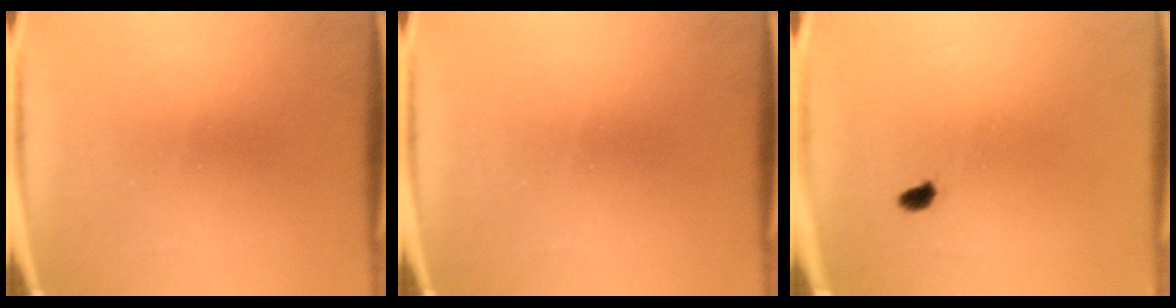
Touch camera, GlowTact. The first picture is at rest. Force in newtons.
{"total": 0.0}
{"total": 1.4}